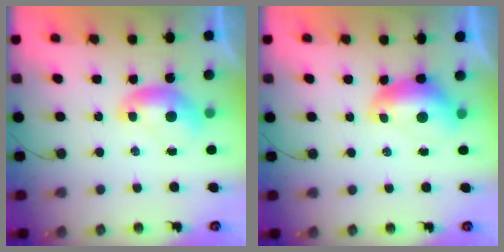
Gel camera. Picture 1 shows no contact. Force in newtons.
{"total": 1.3, "press": 1.2, "slide": 0.6}